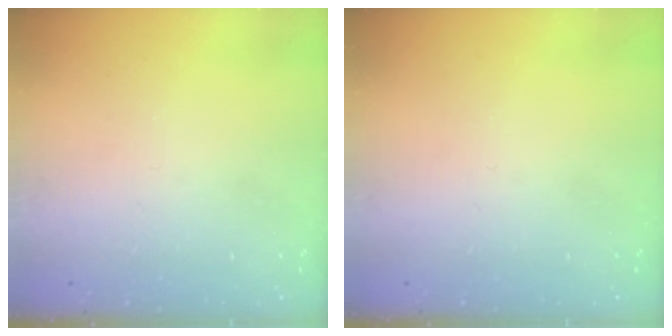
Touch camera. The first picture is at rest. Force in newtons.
{"total": 0.0}